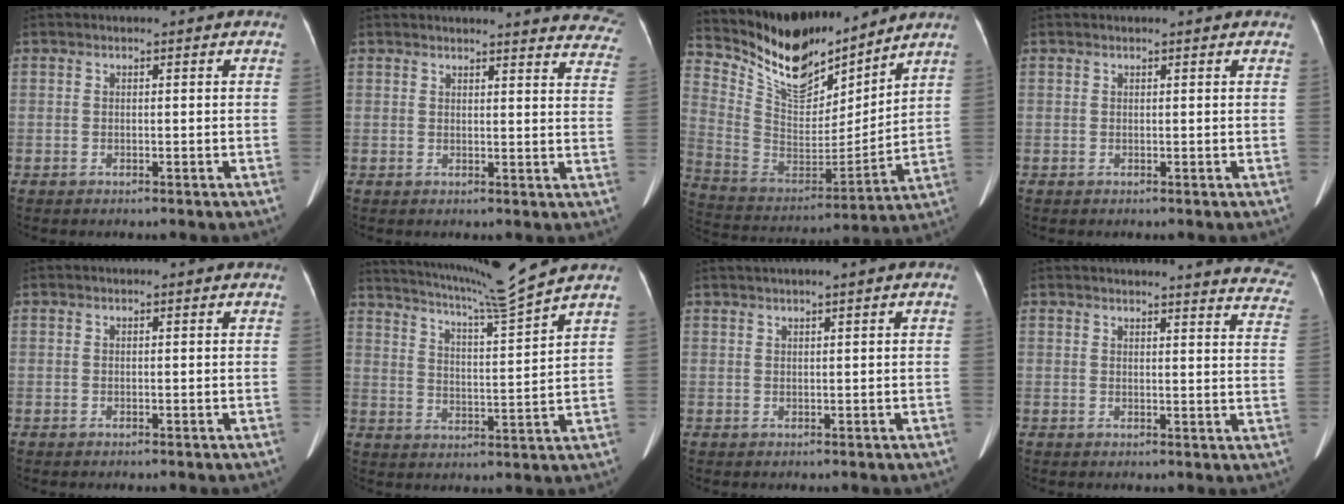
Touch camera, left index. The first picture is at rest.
{"total": 19.5, "force": [18.8, 2.7, 4.5], "torque": [-0.033, -0.086, 0.184]}
{"total": 15.7, "force": [14.0, 4.3, 5.8], "torque": [-0.122, -0.013, 0.271]}
{"total": 1.7, "force": [1.6, 0.3, 0.7], "torque": [-0.014, 0.018, 0.017]}
{"total": 0.0}
{"total": 11.4, "force": [10.2, -3.1, 4.1], "torque": [-0.084, -0.035, 0.168]}
{"total": 2.0, "force": [1.2, -0.4, 1.6], "torque": [-0.038, 0.013, 0.031]}
{"total": 17.8, "force": [17.2, 1.6, 4.0], "torque": [-0.024, -0.089, 0.165]}